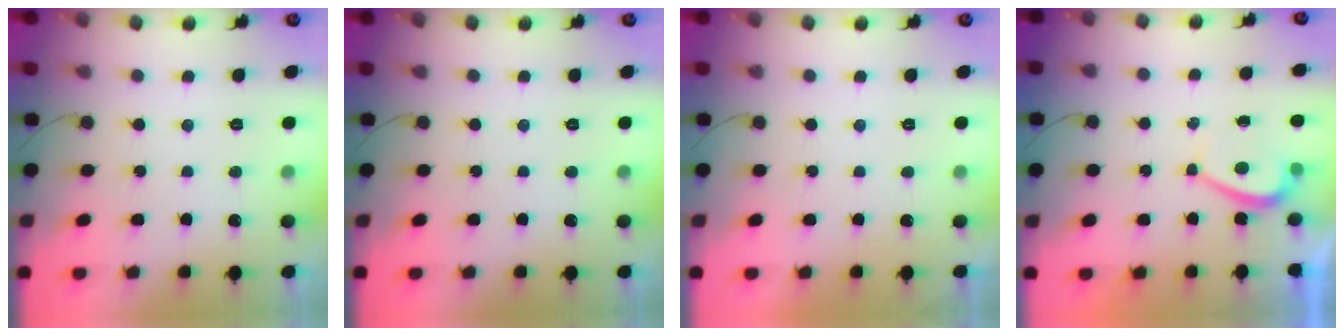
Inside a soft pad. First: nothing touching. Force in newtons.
{"total": 0.0}
{"total": 2.2, "press": 2.2, "slide": 0.3}
{"total": 1.8, "press": 1.7, "slide": 0.6}